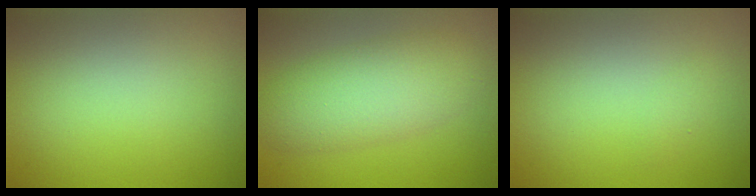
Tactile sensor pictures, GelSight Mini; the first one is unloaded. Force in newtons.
{"total": 5.7, "press": 5.7, "slide": 0.2}
{"total": 0.6, "press": 0.5, "slide": 0.1}